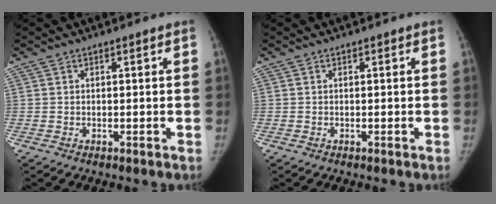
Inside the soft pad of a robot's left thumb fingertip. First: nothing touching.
{"total": 0.0}